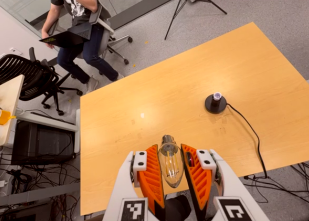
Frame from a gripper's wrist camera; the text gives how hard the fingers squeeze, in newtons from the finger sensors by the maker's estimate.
{"total": 8.1, "left": 6.9, "right": 9.4}